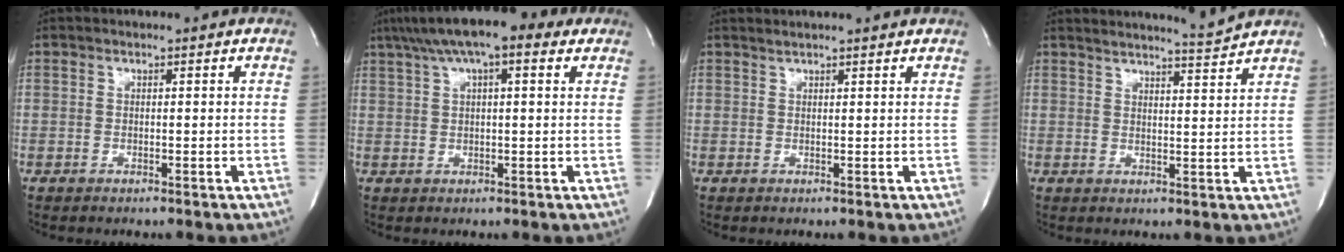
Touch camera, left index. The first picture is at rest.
{"total": 11.1, "force": [6.7, 2.9, 8.4], "torque": [-0.147, 0.036, 0.103]}
{"total": 3.4, "force": [3.2, -0.4, 1.1], "torque": [-0.019, 0.012, 0.037]}
{"total": 4.9, "force": [4.6, -1.7, 0.1], "torque": [-0.012, -0.028, 0.064]}